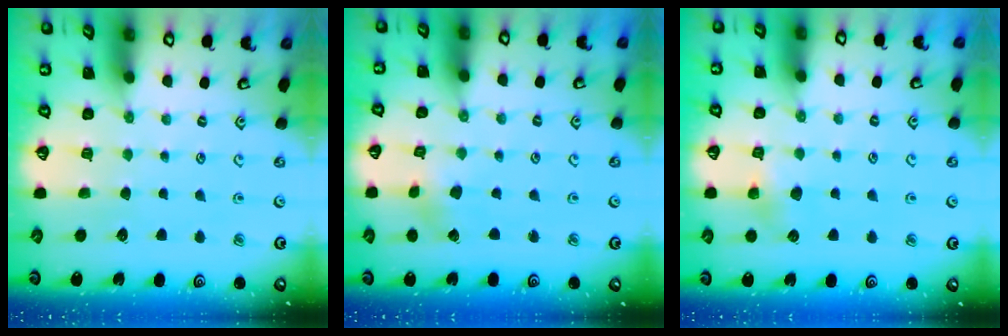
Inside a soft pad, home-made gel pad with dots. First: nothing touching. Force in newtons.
{"total": 2.6, "press": 2.6, "slide": 0.4}
{"total": 5.7, "press": 5.7, "slide": 0.8}